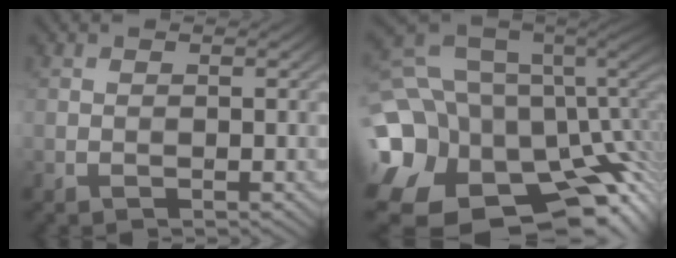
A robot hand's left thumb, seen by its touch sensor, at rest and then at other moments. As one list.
[{"total": 21.0, "force": [-6.3, 15.2, 13.0], "torque": [-0.288, -0.030, -0.054]}]